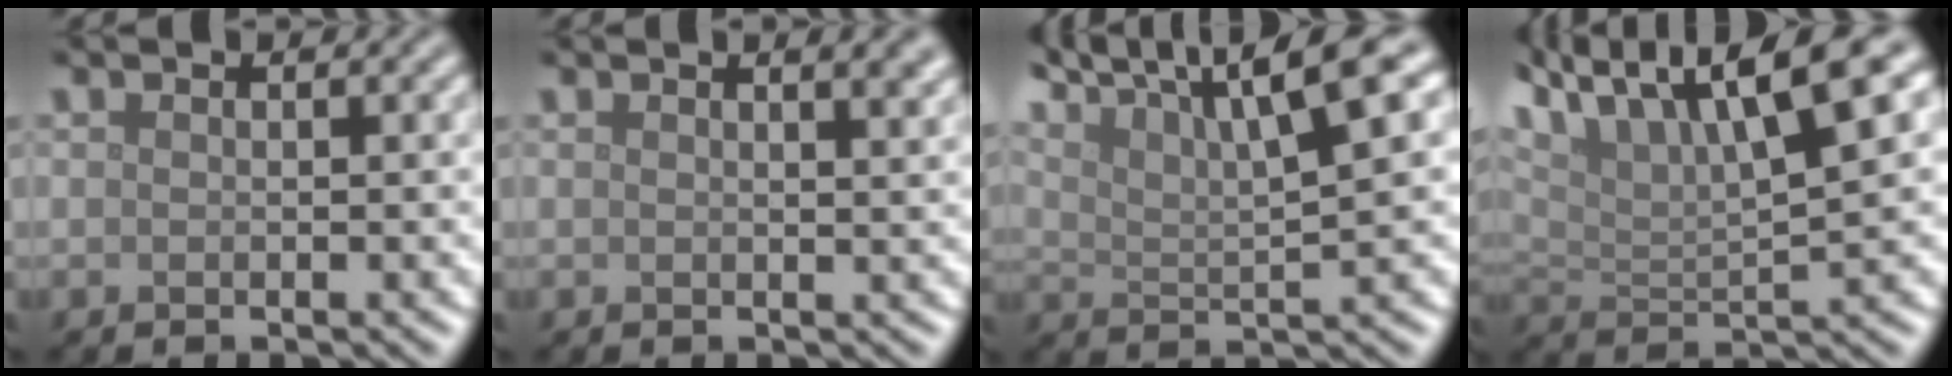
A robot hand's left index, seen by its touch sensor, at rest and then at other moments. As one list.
[{"total": 2.9, "force": [1.6, 1.2, 2.1], "torque": [-0.005, 0.009, 0.010]}, {"total": 9.4, "force": [6.6, 1.9, 6.5], "torque": [-0.102, 0.024, 0.101]}, {"total": 11.8, "force": [7.3, 3.5, 8.6], "torque": [-0.162, 0.019, 0.126]}]